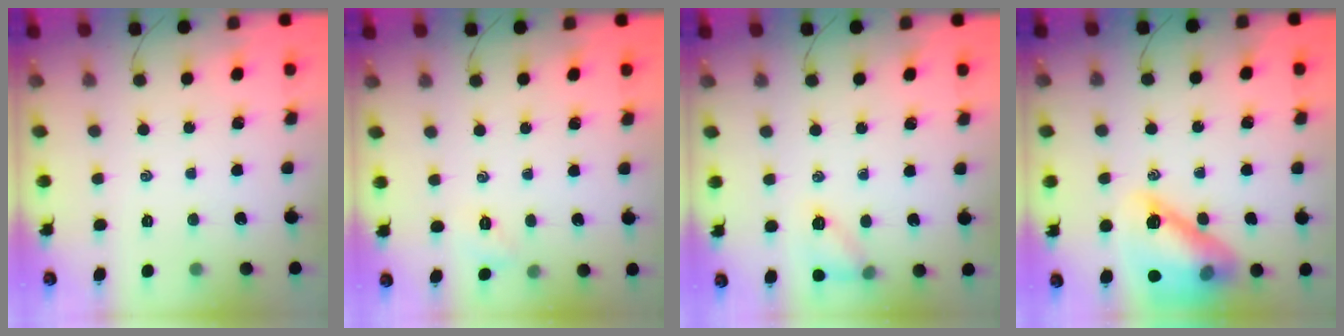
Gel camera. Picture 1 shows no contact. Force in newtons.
{"total": 2.1, "press": 2.0, "slide": 0.6}
{"total": 9.4, "press": 9.2, "slide": 1.8}
{"total": 16.7, "press": 16.5, "slide": 2.9}